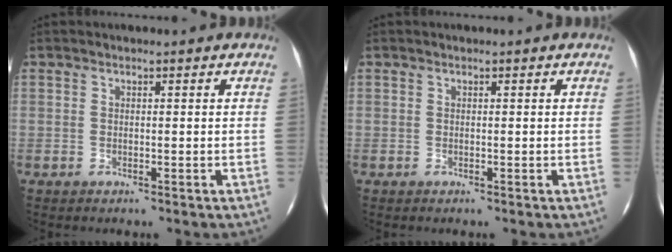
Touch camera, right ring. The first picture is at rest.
{"total": 0.0}